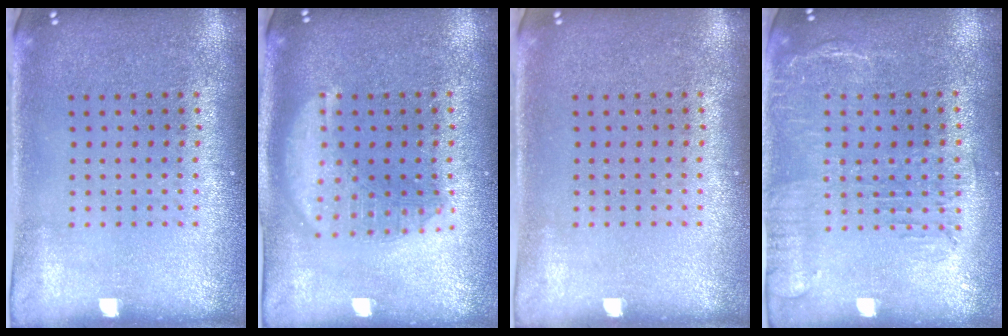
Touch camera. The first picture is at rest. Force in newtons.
{"total": 2.4, "press": 2.4, "slide": 0.3}
{"total": 0.0}
{"total": 1.8, "press": 1.5, "slide": 1.1}